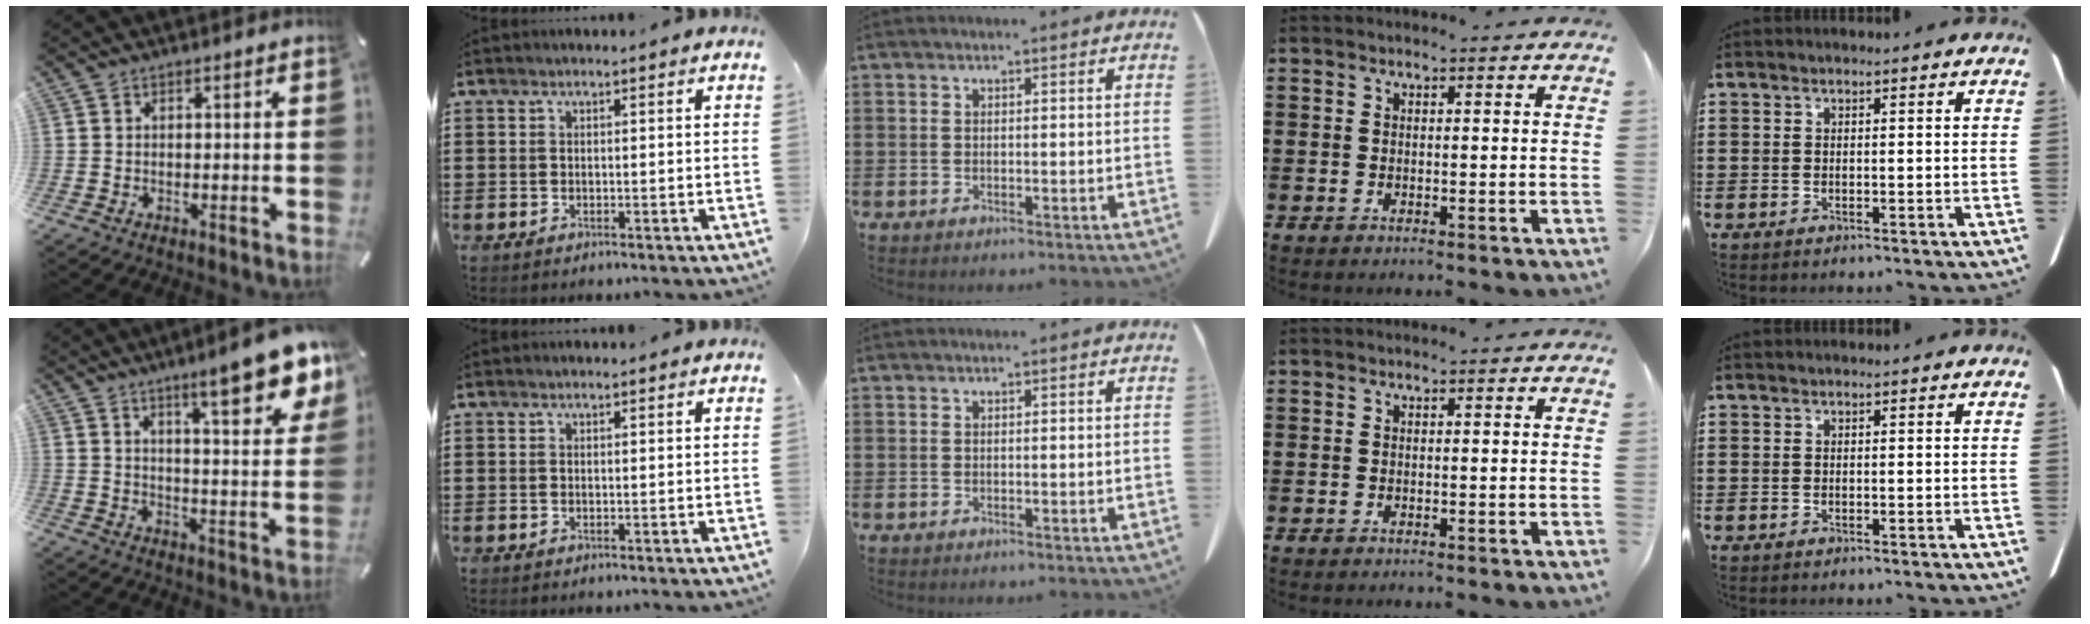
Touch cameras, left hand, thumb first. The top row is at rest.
{"thumb": {"total": 14.6, "force": [10.2, 3.2, 10.0], "torque": [-0.142, -0.062, 0.162]}}